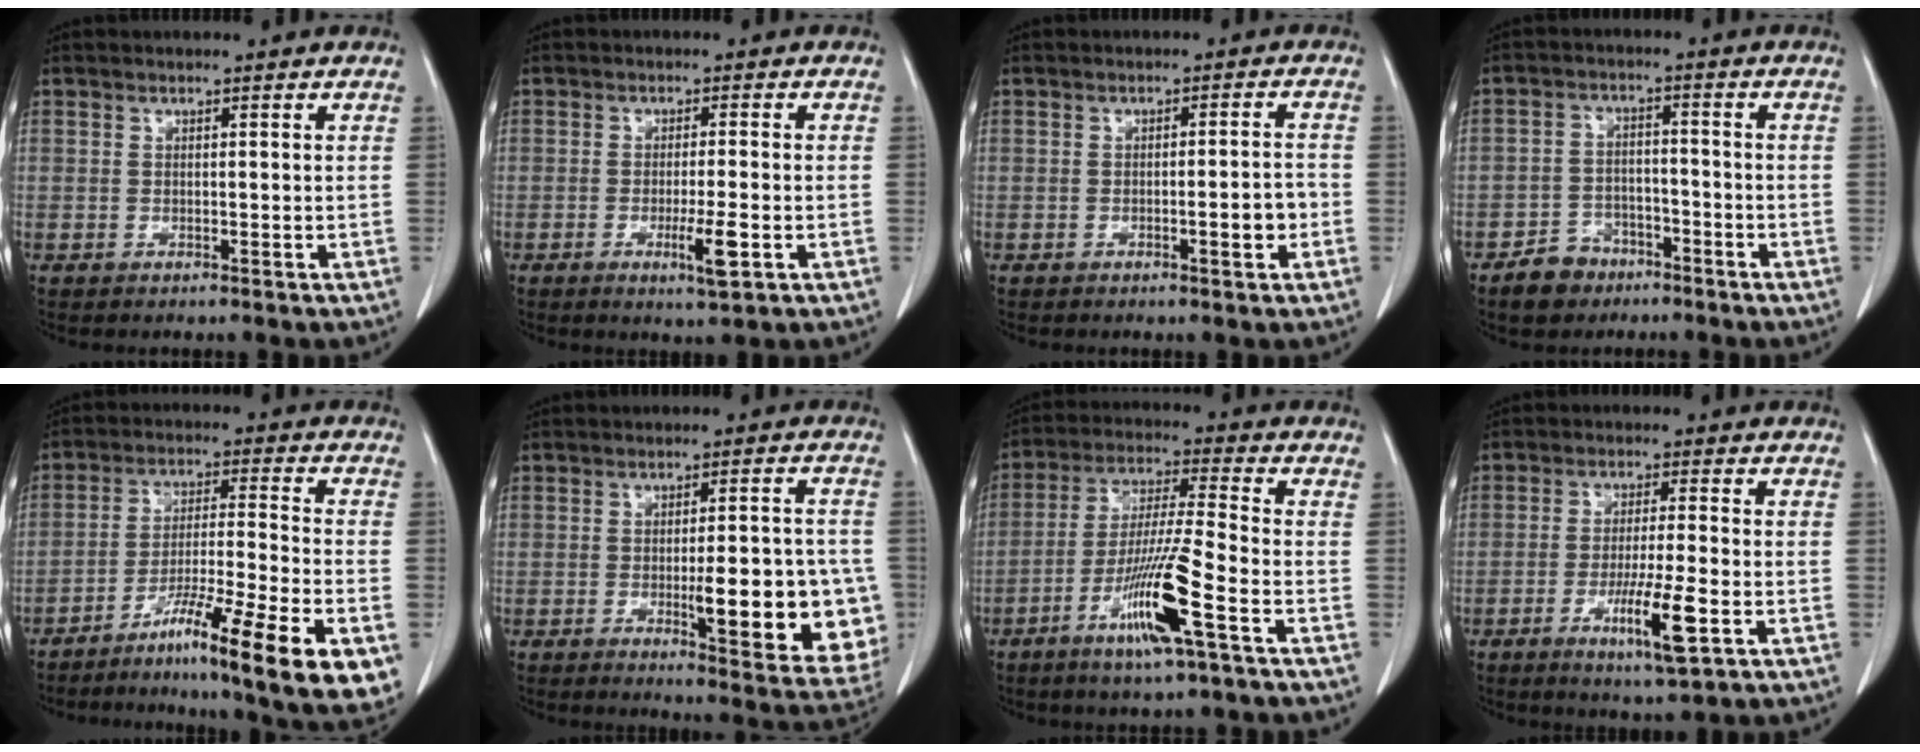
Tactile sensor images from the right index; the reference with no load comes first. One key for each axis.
{"total": 4.7, "fx": -1.8, "fy": 0.3, "fz": 4.3, "tx": -0.072, "ty": -0.007, "tz": -0.027}
{"total": 3.9, "fx": -1.5, "fy": 0.6, "fz": 3.5, "tx": -0.044, "ty": 0.005, "tz": -0.020}
{"total": 5.7, "fx": -4.1, "fy": 3.8, "fz": 1.3, "tx": -0.028, "ty": 0.011, "tz": -0.067}
{"total": 19.3, "fx": -11.1, "fy": 0.7, "fz": 15.8, "tx": -0.196, "ty": -0.013, "tz": -0.177}
{"total": 15.5, "fx": -3.4, "fy": 3.4, "fz": 14.7, "tx": -0.125, "ty": 0.012, "tz": -0.026}
{"total": 12.1, "fx": -5.8, "fy": -0.5, "fz": 10.6, "tx": -0.209, "ty": -0.016, "tz": -0.113}
{"total": 8.4, "fx": -3.4, "fy": 0.3, "fz": 7.7, "tx": -0.132, "ty": -0.016, "tz": -0.055}